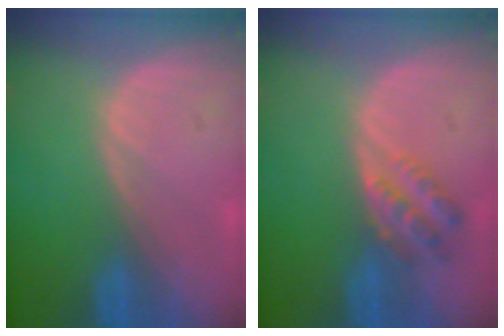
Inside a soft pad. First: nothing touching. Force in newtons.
{"total": 4.6, "press": 4.0, "slide": 2.3}